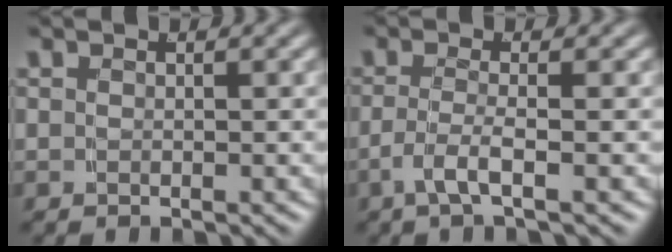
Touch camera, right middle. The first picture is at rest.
{"total": 2.3, "force": [-1.1, 0.0, 2.0], "torque": [-0.045, -0.008, -0.019]}